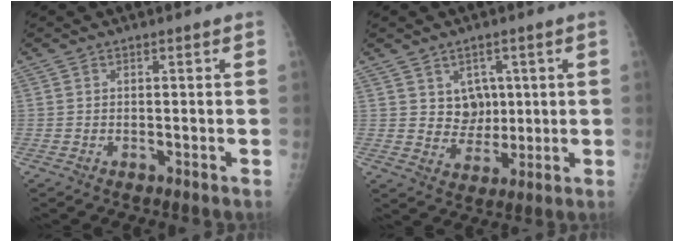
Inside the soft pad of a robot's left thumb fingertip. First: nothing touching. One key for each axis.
{"total": 5.8, "fx": 1.7, "fy": 4.8, "fz": 2.7, "tx": -0.009, "ty": -0.013, "tz": 0.036}